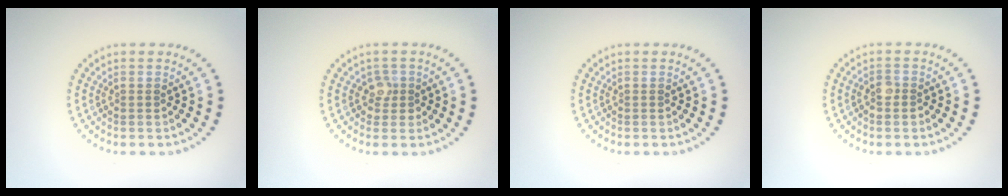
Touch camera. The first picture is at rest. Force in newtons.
{"total": 1.6, "press": 1.3, "slide": 0.8}
{"total": 0.0}
{"total": 1.3, "press": 1.2, "slide": 0.6}